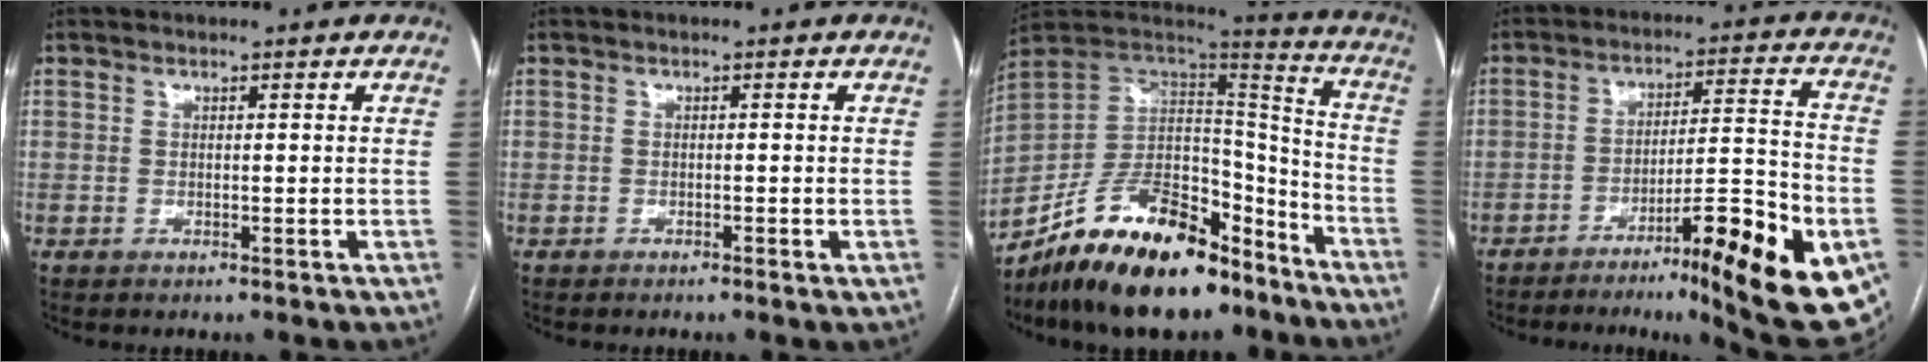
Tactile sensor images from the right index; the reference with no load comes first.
{"total": 0.7, "force": [-0.4, 0.0, 0.5], "torque": [-0.007, 0.000, -0.008]}
{"total": 21.9, "force": [-15.9, 8.3, 12.5], "torque": [-0.217, 0.025, -0.276]}
{"total": 20.8, "force": [-10.4, 2.4, 17.8], "torque": [-0.179, 0.011, -0.148]}